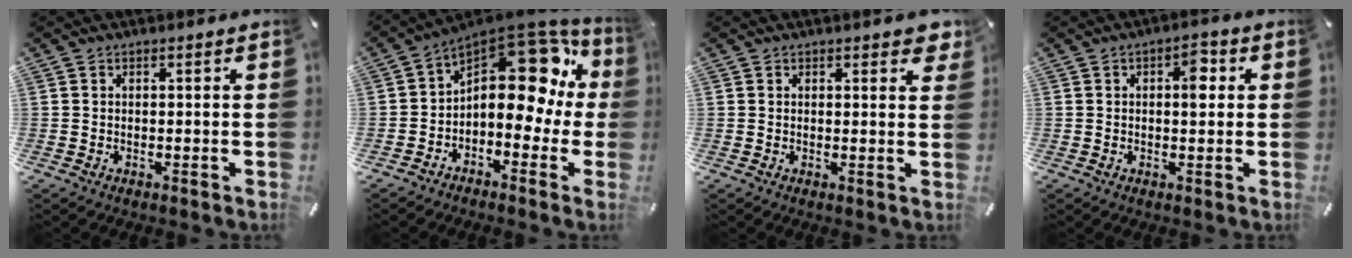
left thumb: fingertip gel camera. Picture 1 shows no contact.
{"total": 18.2, "force": [5.3, 11.2, 13.2], "torque": [-0.160, -0.043, 0.091]}
{"total": 2.2, "force": [1.7, 0.9, 1.0], "torque": [-0.009, -0.006, 0.028]}
{"total": 4.6, "force": [1.0, 2.3, 3.9], "torque": [-0.050, -0.004, 0.008]}